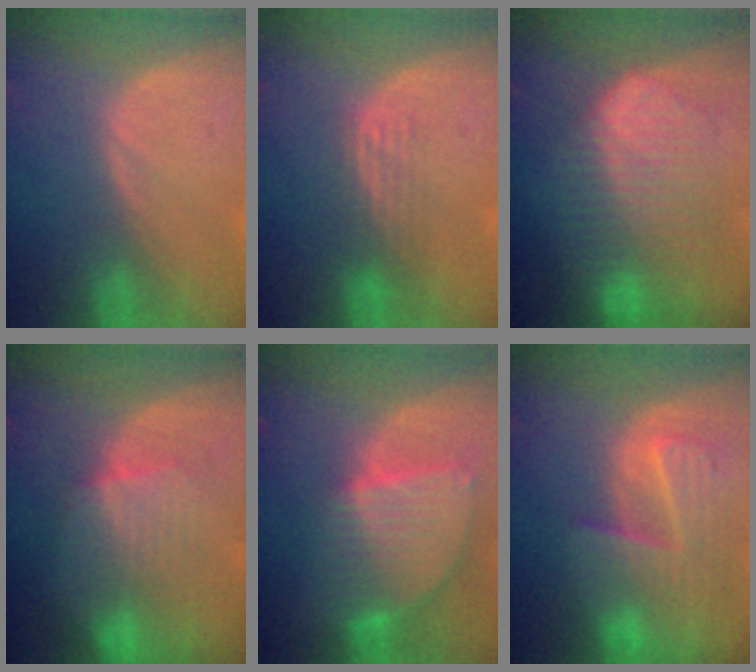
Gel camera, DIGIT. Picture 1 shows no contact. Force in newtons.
{"total": 2.9, "press": 2.7, "slide": 1.2}
{"total": 10.0, "press": 10.0, "slide": 0.6}
{"total": 8.4, "press": 8.0, "slide": 2.7}
{"total": 8.5, "press": 7.5, "slide": 4.1}
{"total": 10.0, "press": 8.7, "slide": 4.9}